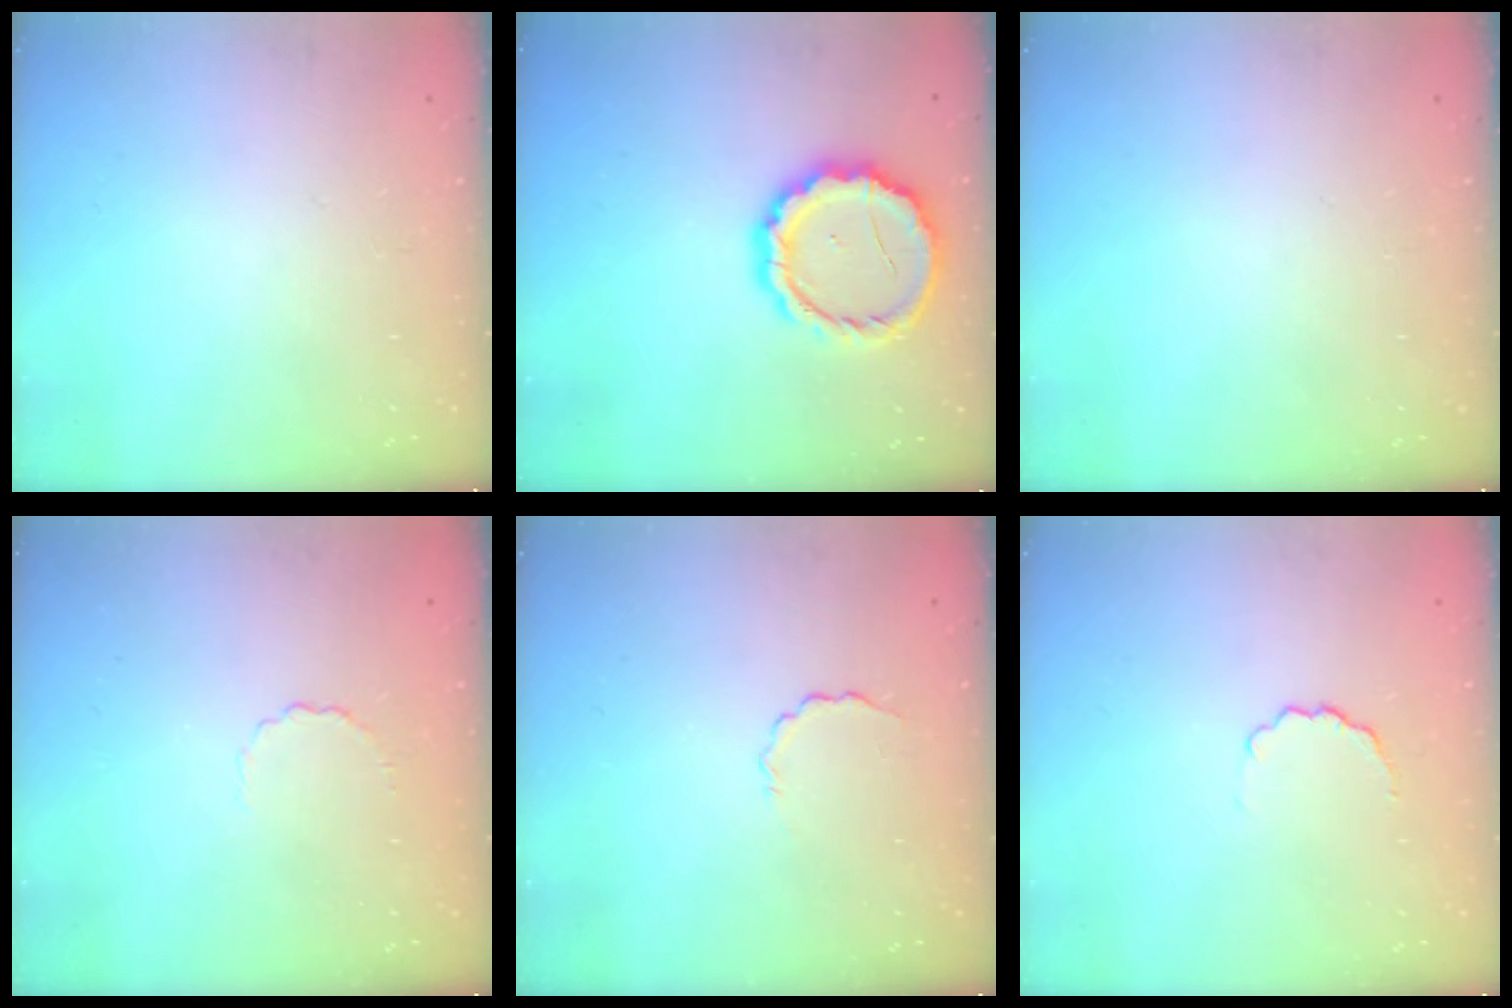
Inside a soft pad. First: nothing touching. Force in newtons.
{"total": 12.1, "press": 12.0, "slide": 1.5}
{"total": 0.0}
{"total": 2.6, "press": 2.4, "slide": 1.0}
{"total": 2.6, "press": 2.5, "slide": 0.8}
{"total": 3.2, "press": 3.1, "slide": 1.0}